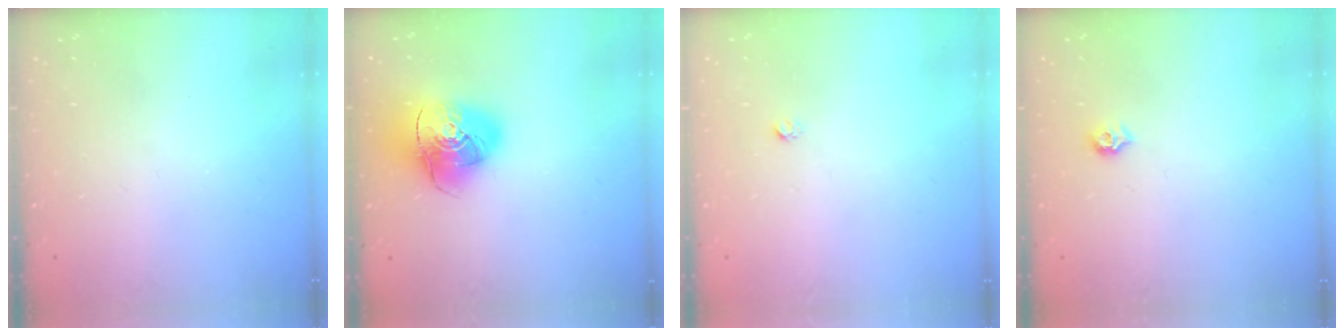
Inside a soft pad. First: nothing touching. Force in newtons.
{"total": 15.6, "press": 15.4, "slide": 2.4}
{"total": 1.6, "press": 1.5, "slide": 0.1}
{"total": 5.8, "press": 5.8, "slide": 0.8}